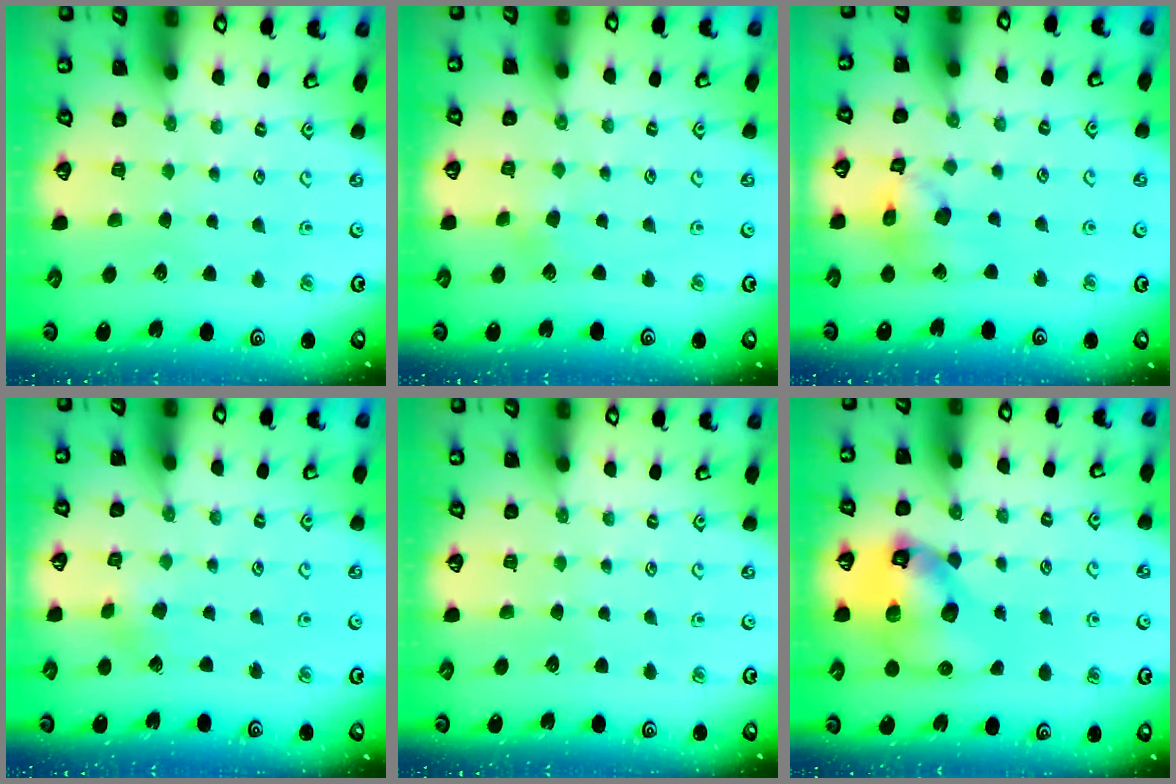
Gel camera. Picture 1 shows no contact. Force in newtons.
{"total": 2.1, "press": 2.1, "slide": 0.3}
{"total": 13.1, "press": 13.0, "slide": 2.0}
{"total": 3.0, "press": 3.0, "slide": 0.4}
{"total": 0.0}
{"total": 15.2, "press": 15.1, "slide": 2.1}